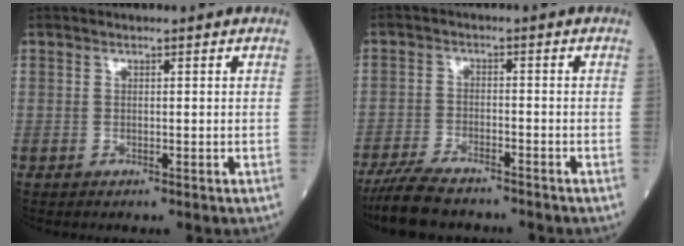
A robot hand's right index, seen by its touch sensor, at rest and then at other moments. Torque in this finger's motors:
{"motor_torque": [0.10, -0.17, 0.24, 0.02]}